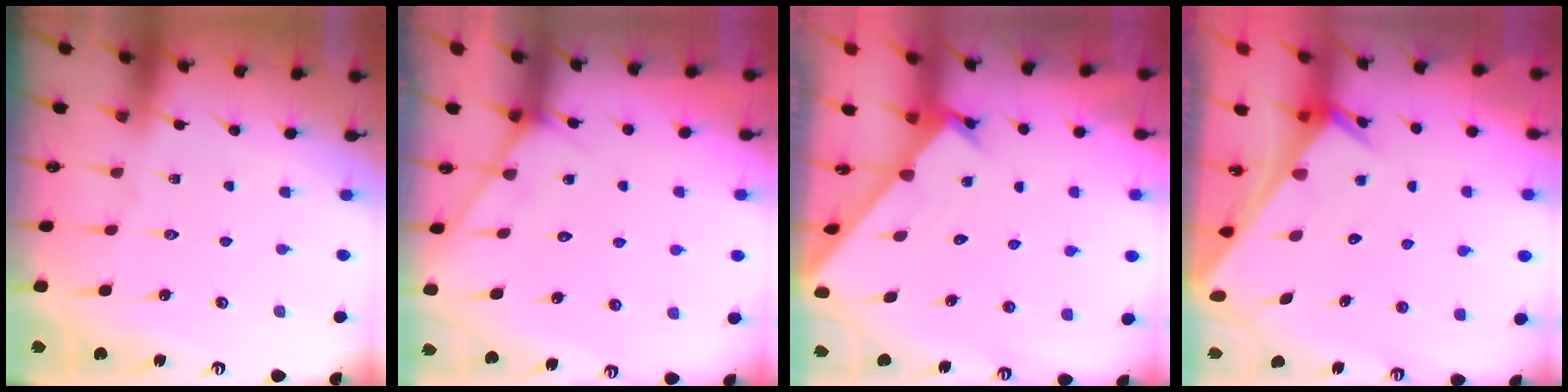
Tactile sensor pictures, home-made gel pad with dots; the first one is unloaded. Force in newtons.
{"total": 4.1, "press": 4.1, "slide": 0.4}
{"total": 1.8, "press": 1.8, "slide": 0.1}
{"total": 2.6, "press": 2.6, "slide": 0.1}